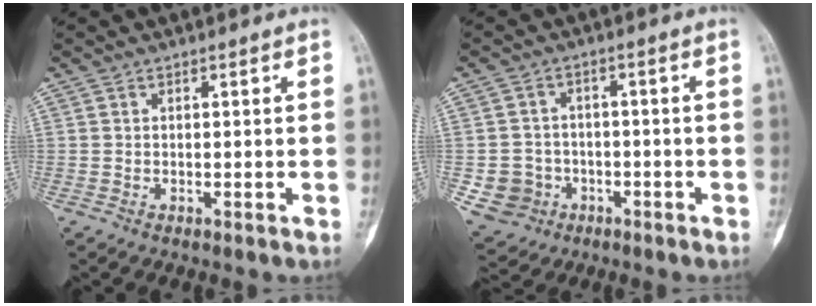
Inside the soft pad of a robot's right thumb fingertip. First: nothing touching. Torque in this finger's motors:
{"motor_torque": [0.00, -0.07, -0.02, -0.32, -0.09]}